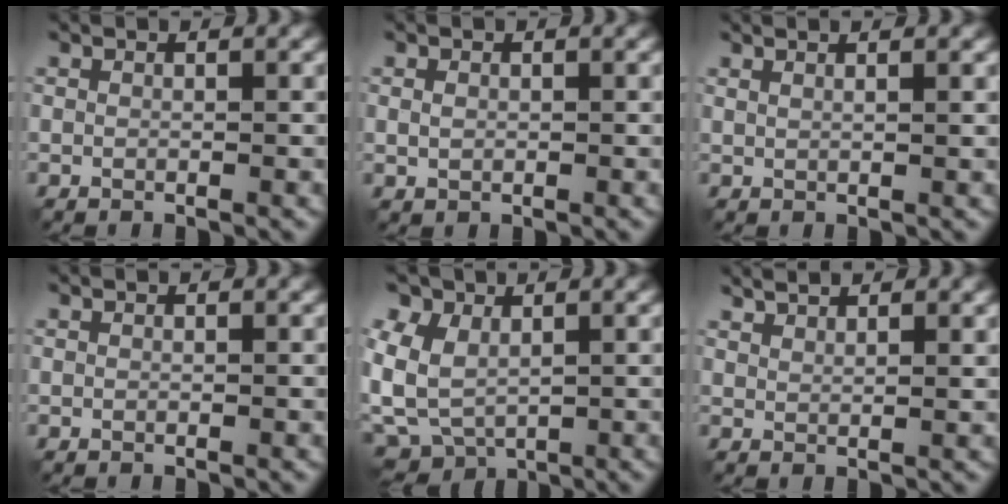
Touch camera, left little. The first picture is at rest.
{"total": 0.9, "force": [-0.1, 0.7, 0.5], "torque": [-0.012, -0.003, 0.001]}
{"total": 2.1, "force": [1.4, 0.8, 1.4], "torque": [-0.004, 0.005, 0.002]}
{"total": 0.0}
{"total": 5.8, "force": [1.2, 4.0, 4.0], "torque": [-0.093, 0.002, 0.013]}
{"total": 2.2, "force": [1.9, 0.4, 1.0], "torque": [-0.009, 0.001, 0.030]}